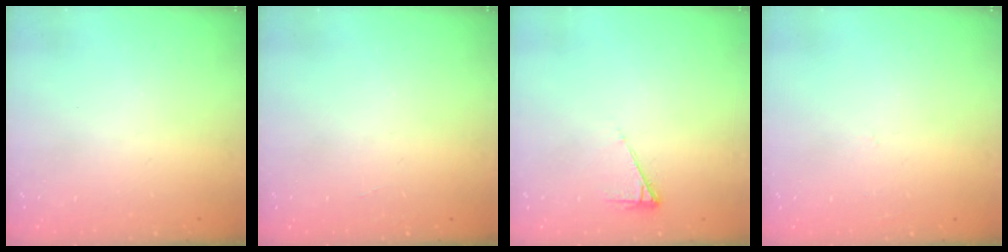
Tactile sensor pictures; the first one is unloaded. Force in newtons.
{"total": 0.0}
{"total": 3.8, "press": 3.8, "slide": 0.7}
{"total": 2.6, "press": 2.6, "slide": 0.2}